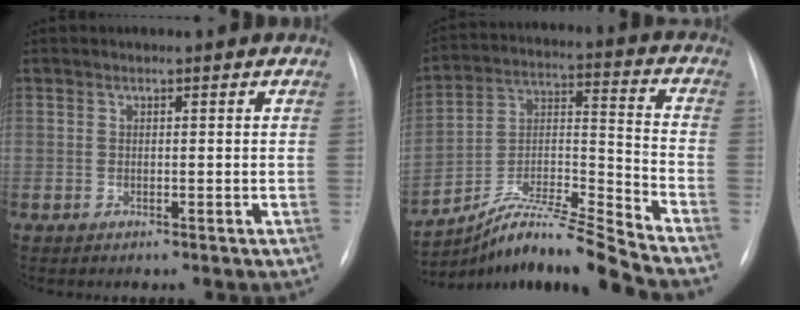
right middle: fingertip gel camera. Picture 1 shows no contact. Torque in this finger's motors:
{"motor_torque": [0.58, -1.35, -0.09, 0.01]}